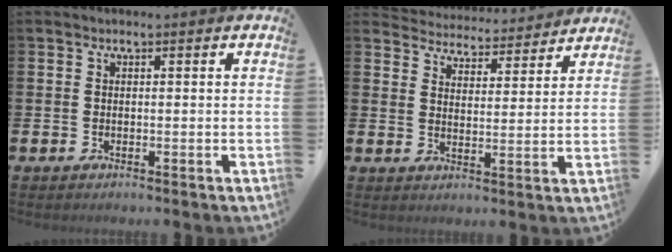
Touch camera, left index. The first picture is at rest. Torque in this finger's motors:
{"motor_torque": [0.37, -0.99, -0.32, -0.14]}